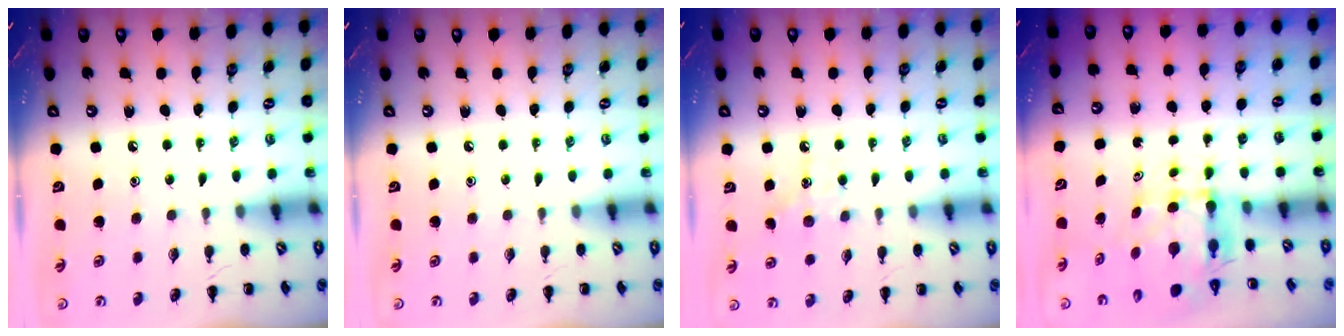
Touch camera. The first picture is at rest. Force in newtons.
{"total": 0.0}
{"total": 5.0, "press": 4.6, "slide": 1.8}
{"total": 4.9, "press": 4.8, "slide": 1.0}